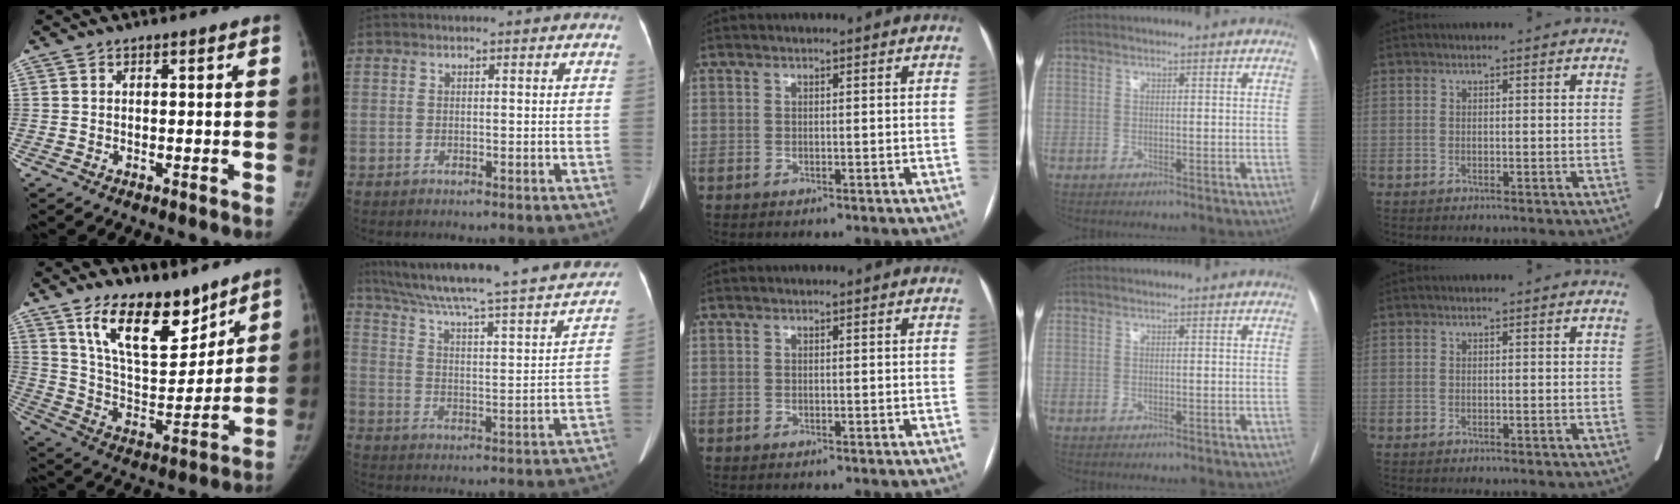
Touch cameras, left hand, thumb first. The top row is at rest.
{"thumb": {"total": 16.9, "force": [11.7, 7.2, 9.8], "torque": [-0.118, -0.082, 0.214]}, "index": {"total": 28.1, "force": [24.6, 2.1, 13.5], "torque": [-0.218, -0.028, 0.332]}}